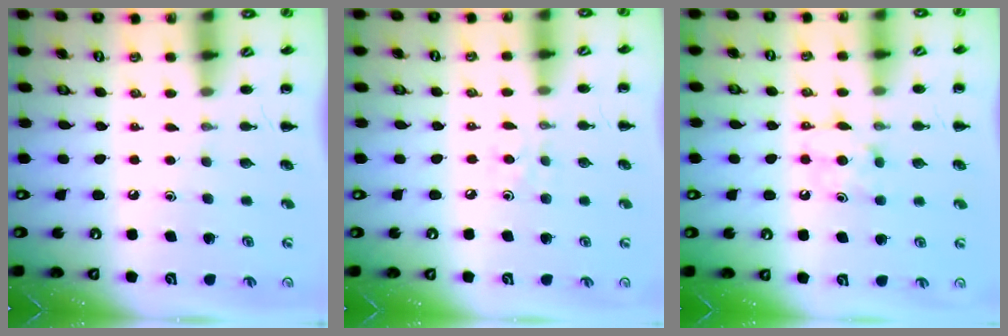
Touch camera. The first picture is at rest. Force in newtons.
{"total": 4.7, "press": 4.3, "slide": 1.7}
{"total": 6.8, "press": 6.6, "slide": 1.8}